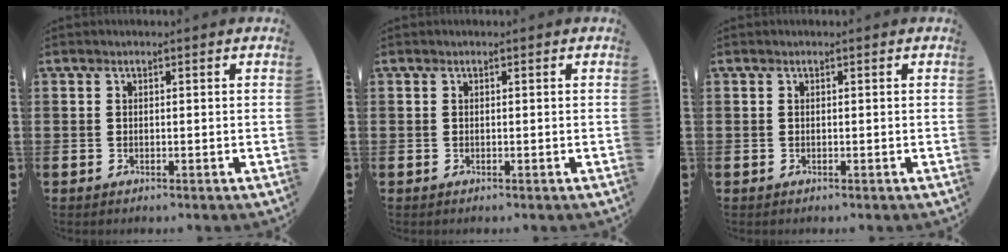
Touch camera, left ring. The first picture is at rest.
{"total": 0.0}
{"total": 0.0}